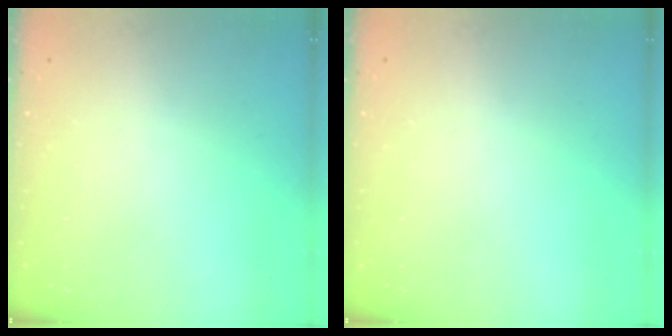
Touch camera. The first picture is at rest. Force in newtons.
{"total": 0.0}